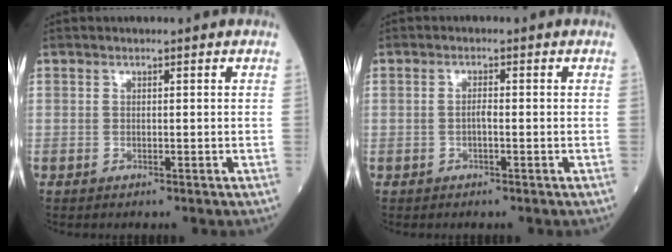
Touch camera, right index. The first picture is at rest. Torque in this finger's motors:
{"motor_torque": [0.02, -0.02, -0.04, 0.00]}